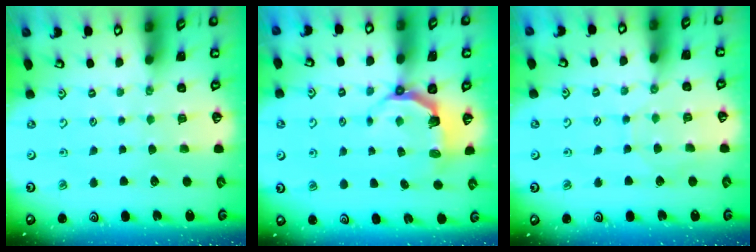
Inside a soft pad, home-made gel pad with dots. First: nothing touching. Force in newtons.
{"total": 4.9, "press": 3.4, "slide": 3.6}
{"total": 3.9, "press": 3.9, "slide": 0.5}